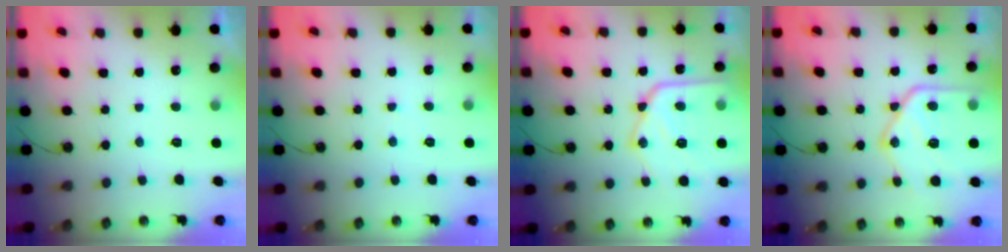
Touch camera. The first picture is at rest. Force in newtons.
{"total": 2.5, "press": 2.4, "slide": 0.4}
{"total": 18.3, "press": 18.3, "slide": 1.3}
{"total": 21.2, "press": 21.1, "slide": 1.5}